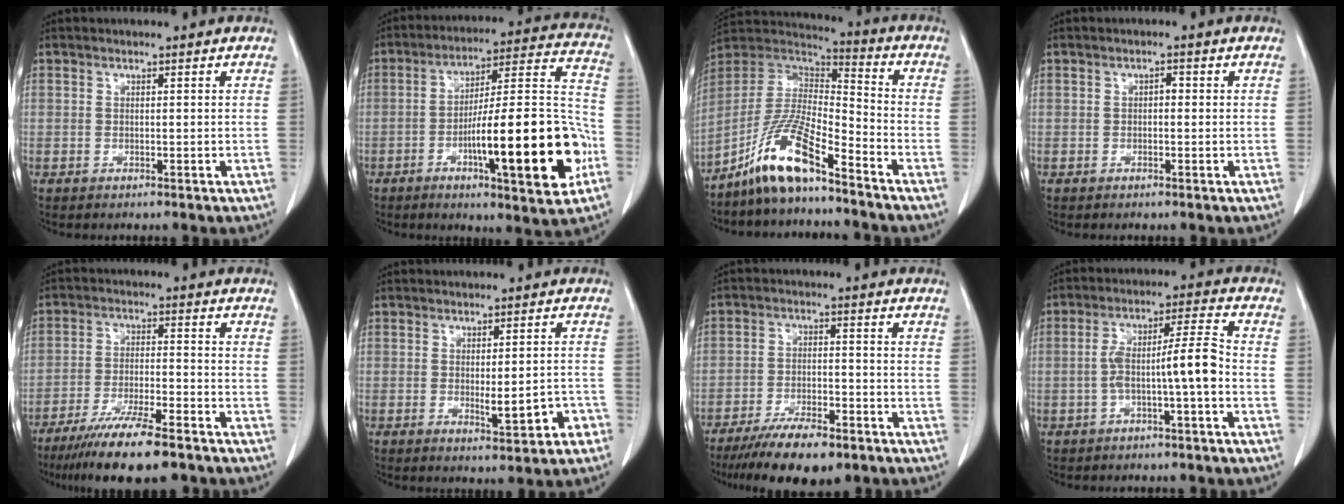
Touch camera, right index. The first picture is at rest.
{"total": 21.9, "force": [-7.1, 2.8, 20.5], "torque": [-0.276, 0.013, -0.102]}
{"total": 12.4, "force": [-8.7, 1.8, 8.6], "torque": [-0.184, 0.007, -0.165]}
{"total": 1.0, "force": [0.0, 0.5, 0.8], "torque": [-0.009, 0.005, -0.003]}
{"total": 12.6, "force": [-9.8, 1.3, 7.9], "torque": [-0.132, -0.031, -0.162]}
{"total": 5.4, "force": [-2.0, 1.4, 4.8], "torque": [-0.060, 0.001, -0.019]}
{"total": 10.2, "force": [-7.6, 2.8, 6.1], "torque": [-0.099, -0.014, -0.128]}
{"total": 7.6, "force": [-2.1, 0.1, 7.3], "torque": [-0.131, 0.029, -0.032]}